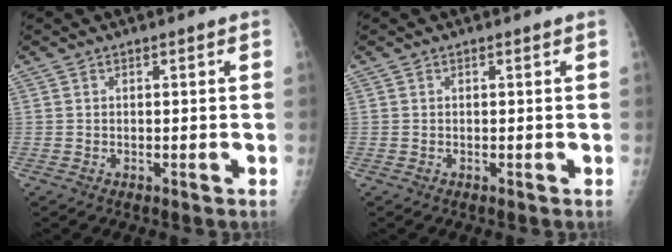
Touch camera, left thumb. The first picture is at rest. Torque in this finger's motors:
{"motor_torque": [0.00, 0.00, -0.29, -0.17, 0.00]}